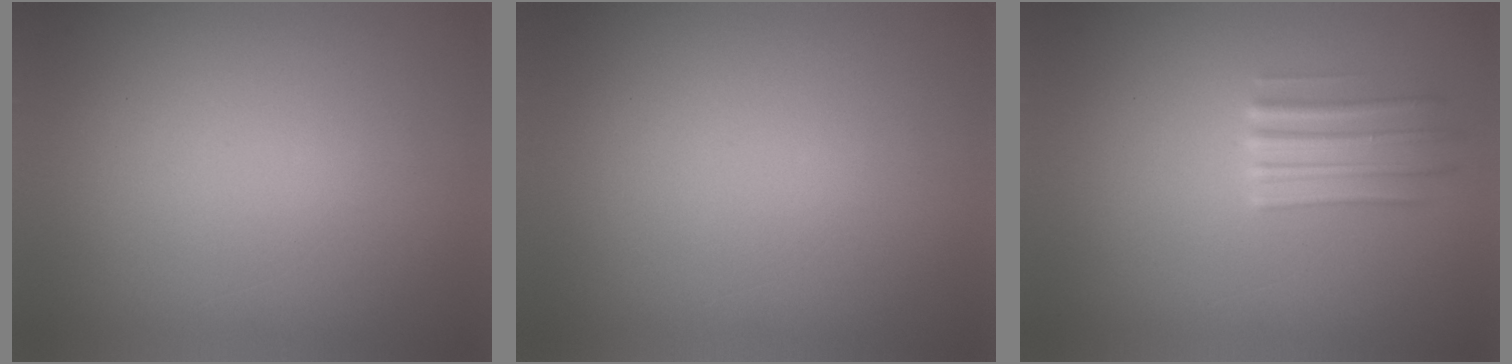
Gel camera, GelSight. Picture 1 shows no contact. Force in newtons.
{"total": 1.2}
{"total": 2.4}